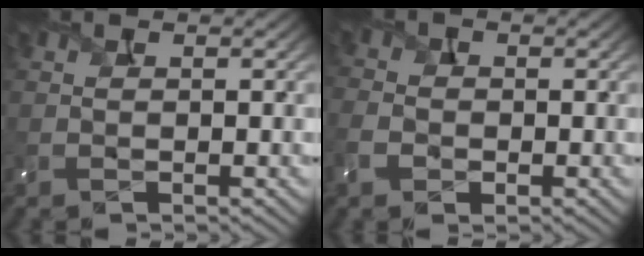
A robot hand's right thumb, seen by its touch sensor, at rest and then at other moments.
{"total": 3.8, "force": [-1.5, 2.8, 2.1], "torque": [-0.059, -0.006, -0.038]}